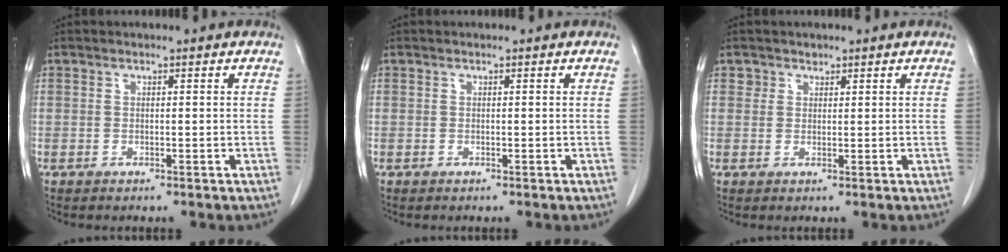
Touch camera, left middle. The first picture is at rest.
{"total": 0.0}
{"total": 1.2, "force": [0.9, 0.9, -0.1], "torque": [0.010, -0.001, 0.009]}